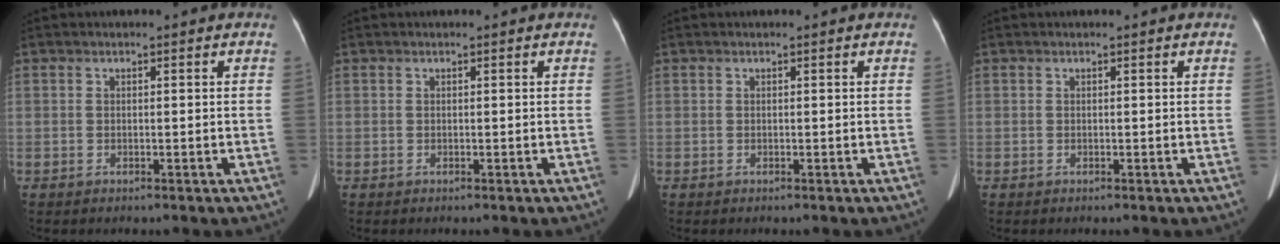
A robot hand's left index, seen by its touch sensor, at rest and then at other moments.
{"total": 0.0}
{"total": 0.0}
{"total": 0.0}